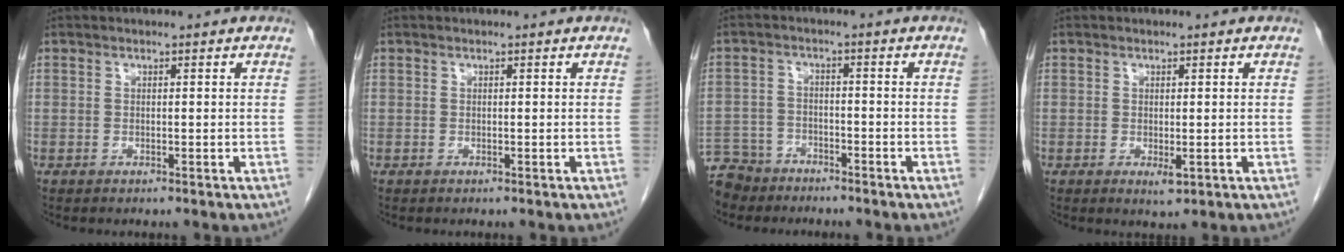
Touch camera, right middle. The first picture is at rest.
{"total": 0.0}
{"total": 8.7, "force": [-7.2, 4.8, 0.9], "torque": [-0.034, 0.000, -0.128]}
{"total": 1.5, "force": [-0.2, 0.5, 1.4], "torque": [-0.019, -0.006, 0.003]}